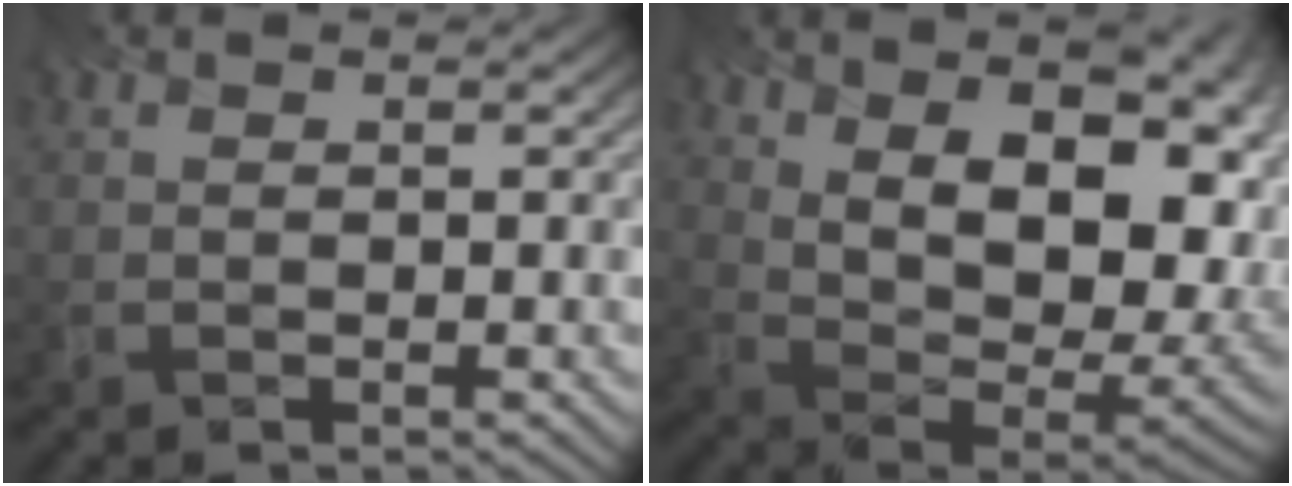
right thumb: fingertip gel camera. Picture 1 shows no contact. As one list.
[{"total": 16.7, "force": [5.0, 8.9, 13.2], "torque": [-0.241, 0.029, 0.110]}]